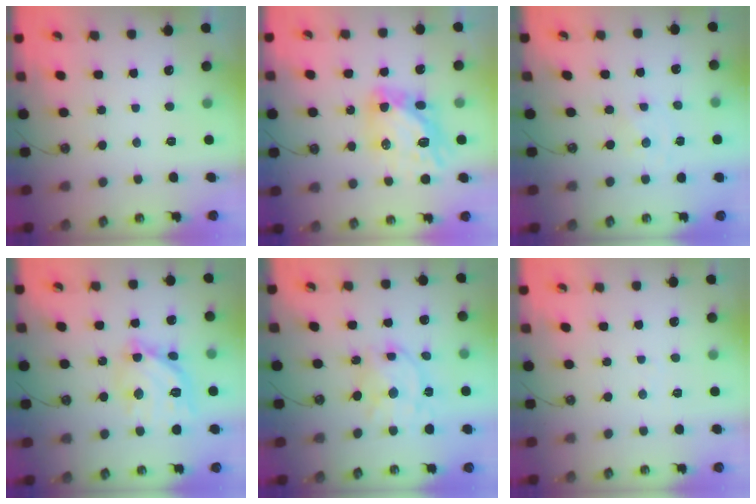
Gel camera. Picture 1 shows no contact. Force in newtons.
{"total": 12.9, "press": 12.8, "slide": 1.6}
{"total": 0.0}
{"total": 14.9, "press": 14.8, "slide": 1.1}
{"total": 14.0, "press": 14.0, "slide": 0.9}
{"total": 2.8, "press": 2.8, "slide": 0.4}